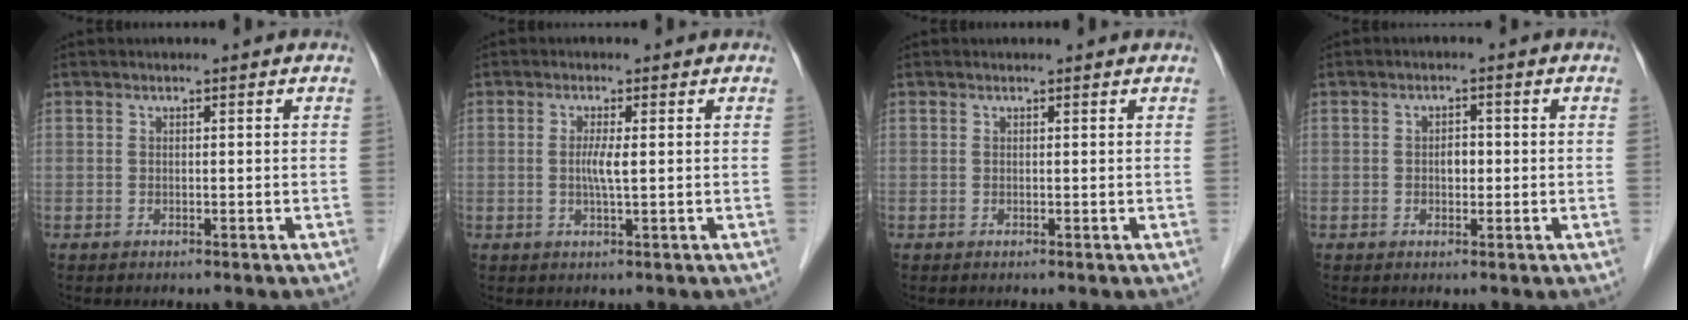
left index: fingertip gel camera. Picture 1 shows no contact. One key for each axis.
{"total": 2.5, "fx": 0.1, "fy": -0.1, "fz": 2.5, "tx": -0.053, "ty": -0.002, "tz": 0.002}
{"total": 0.9, "fx": 0.9, "fy": 0.0, "fz": 0.1, "tx": -0.009, "ty": 0.002, "tz": 0.008}
{"total": 2.0, "fx": -0.1, "fy": 1.2, "fz": 1.5, "tx": -0.024, "ty": 0.005, "tz": -0.002}